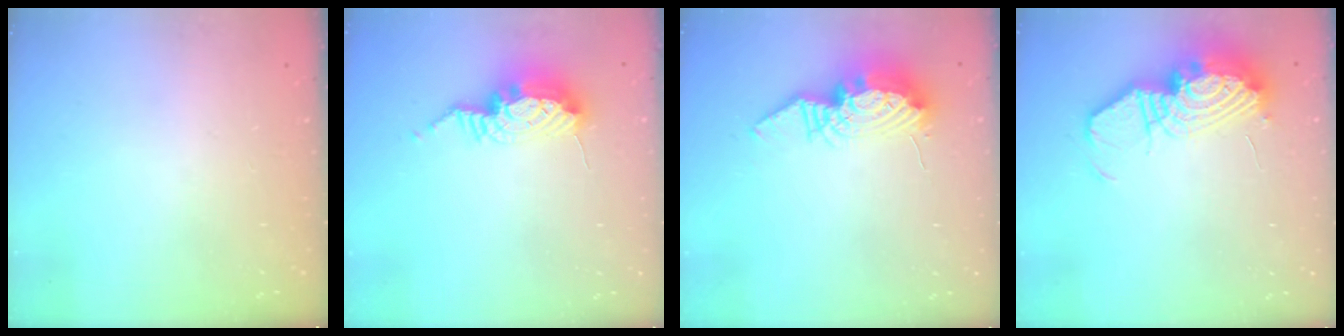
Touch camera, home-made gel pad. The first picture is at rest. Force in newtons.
{"total": 10.6, "press": 10.5, "slide": 0.9}
{"total": 11.8, "press": 11.8, "slide": 1.1}
{"total": 16.1, "press": 16.0, "slide": 1.3}